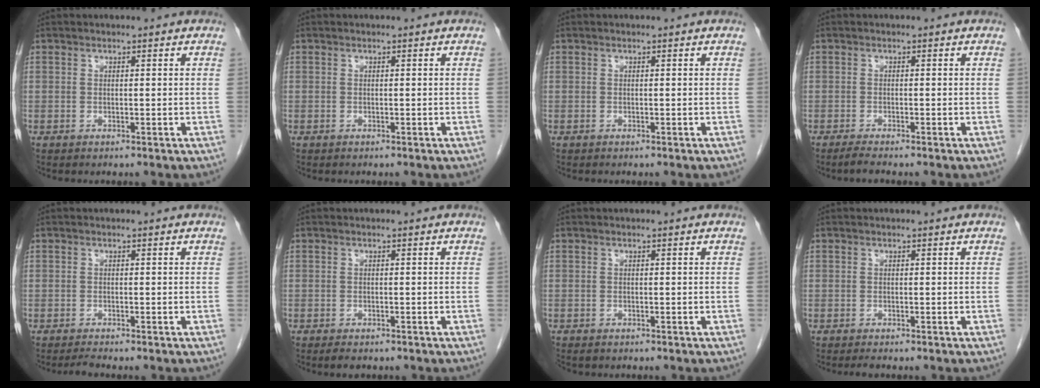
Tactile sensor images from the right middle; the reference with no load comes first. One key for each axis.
{"total": 0.0}
{"total": 0.0}
{"total": 1.6, "fx": -1.4, "fy": -0.2, "fz": 0.8, "tx": -0.025, "ty": -0.006, "tz": -0.028}
{"total": 0.9, "fx": -0.9, "fy": -0.1, "fz": 0.1, "tx": -0.006, "ty": -0.006, "tz": -0.015}
{"total": 2.1, "fx": -1.6, "fy": 0.8, "fz": 1.0, "tx": -0.018, "ty": -0.004, "tz": -0.019}
{"total": 0.7, "fx": -0.6, "fy": 0.2, "fz": 0.2, "tx": -0.008, "ty": 0.000, "tz": -0.011}
{"total": 0.7, "fx": -0.7, "fy": 0.1, "fz": 0.3, "tx": -0.009, "ty": -0.003, "tz": -0.009}